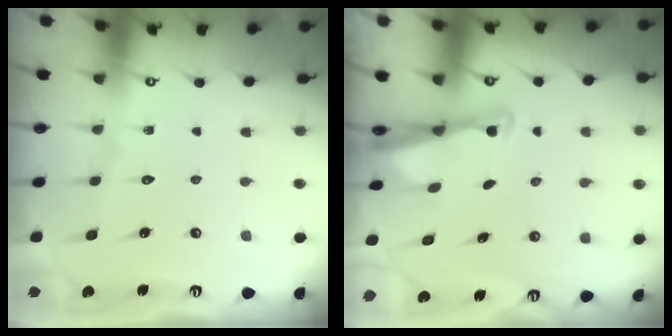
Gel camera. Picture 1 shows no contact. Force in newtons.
{"total": 2.8, "press": 2.8, "slide": 0.5}